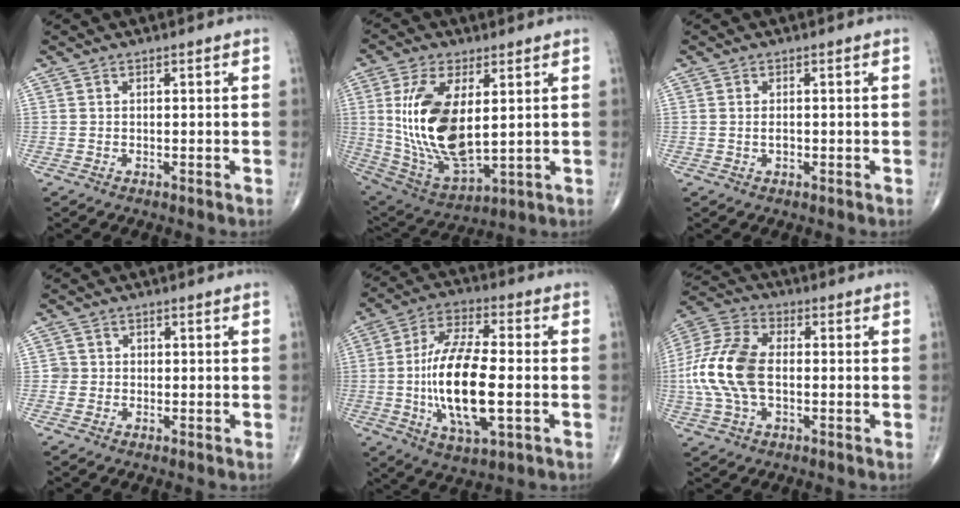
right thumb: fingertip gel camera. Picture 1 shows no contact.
{"total": 18.7, "force": [2.7, 9.0, 16.2], "torque": [-0.317, -0.023, 0.067]}
{"total": 1.2, "force": [-0.2, 0.7, 1.0], "torque": [-0.018, -0.001, -0.002]}
{"total": 1.8, "force": [-0.3, 1.8, 0.0], "torque": [0.014, 0.008, -0.009]}
{"total": 18.0, "force": [-2.5, 6.8, 16.5], "torque": [-0.318, 0.009, -0.043]}
{"total": 14.7, "force": [-1.0, 8.6, 11.9], "torque": [-0.263, 0.024, -0.022]}